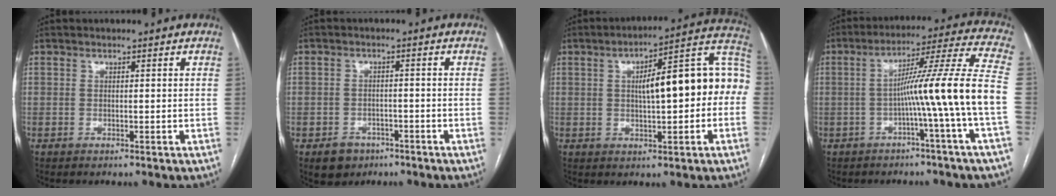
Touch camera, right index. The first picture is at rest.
{"total": 4.0, "force": [-2.3, 3.1, 0.8], "torque": [-0.008, 0.009, -0.028]}
{"total": 16.0, "force": [0.8, 4.0, 15.4], "torque": [-0.208, 0.053, 0.015]}
{"total": 13.8, "force": [-3.2, -3.0, 13.1], "torque": [-0.188, 0.017, -0.057]}